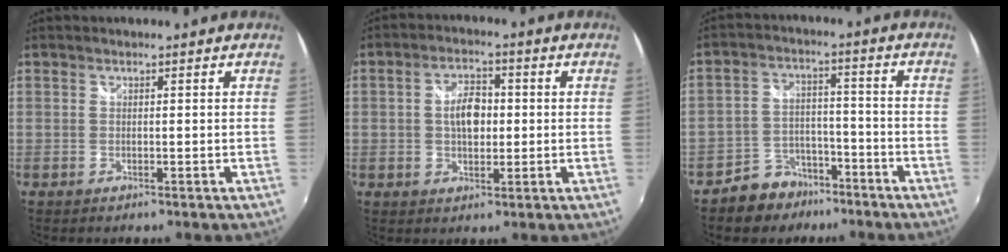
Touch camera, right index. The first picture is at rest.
{"total": 6.4, "force": [0.2, 3.8, 5.2], "torque": [-0.090, 0.012, 0.005]}
{"total": 8.5, "force": [-6.2, 5.6, 1.5], "torque": [-0.040, 0.027, -0.090]}